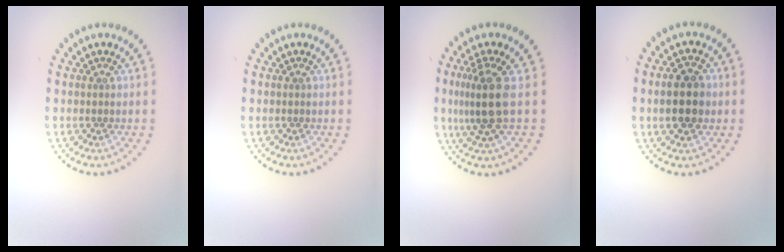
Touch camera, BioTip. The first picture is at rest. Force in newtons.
{"total": 0.0}
{"total": 3.8, "press": 3.1, "slide": 2.2}
{"total": 4.3, "press": 4.3, "slide": 0.2}